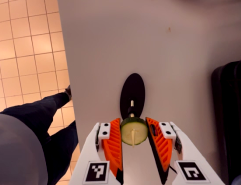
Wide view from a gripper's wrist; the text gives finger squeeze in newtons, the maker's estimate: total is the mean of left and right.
{"total": 8.1, "left": 7.8, "right": 8.4}